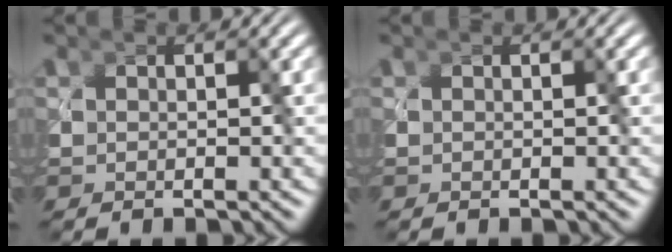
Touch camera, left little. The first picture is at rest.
{"total": 0.0}